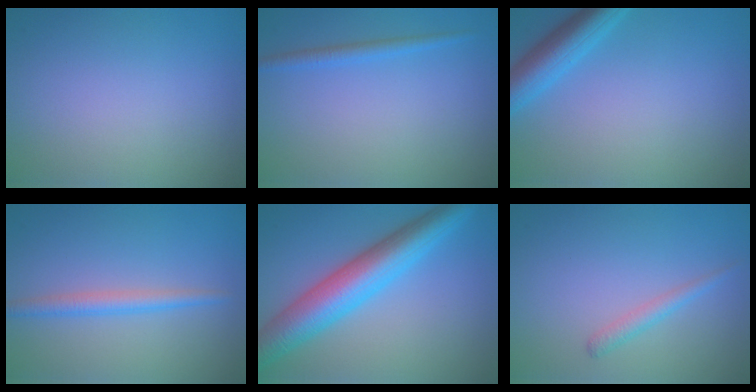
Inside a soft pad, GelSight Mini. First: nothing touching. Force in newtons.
{"total": 1.5, "press": 1.5, "slide": 0.1}
{"total": 4.5, "press": 4.5, "slide": 0.2}
{"total": 2.2, "press": 2.2, "slide": 0.0}
{"total": 8.2, "press": 8.2, "slide": 0.2}
{"total": 1.4, "press": 1.4, "slide": 0.2}